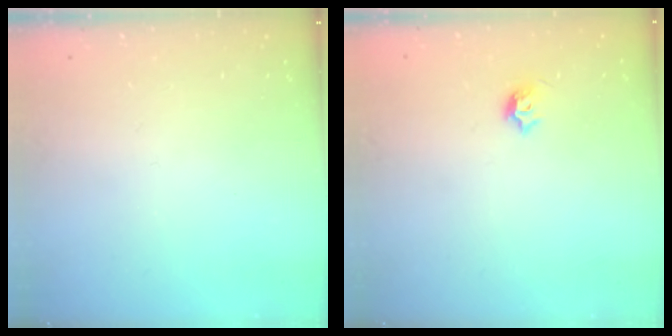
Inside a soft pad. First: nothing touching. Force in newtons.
{"total": 4.1, "press": 4.0, "slide": 0.7}